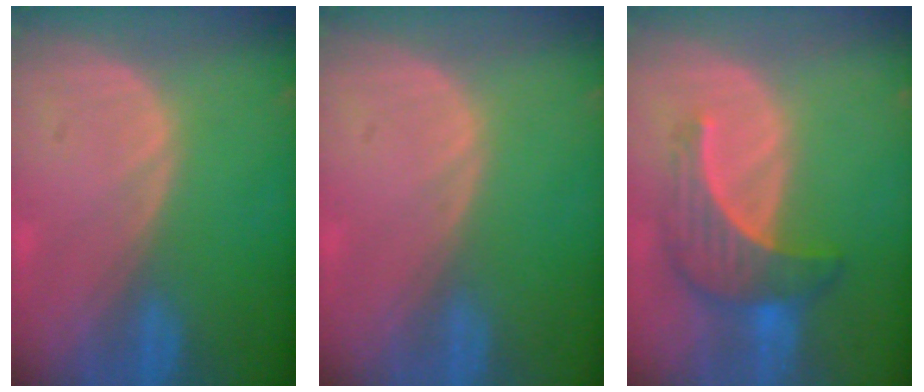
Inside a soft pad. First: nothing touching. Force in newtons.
{"total": 0.0}
{"total": 7.1, "press": 6.9, "slide": 1.8}